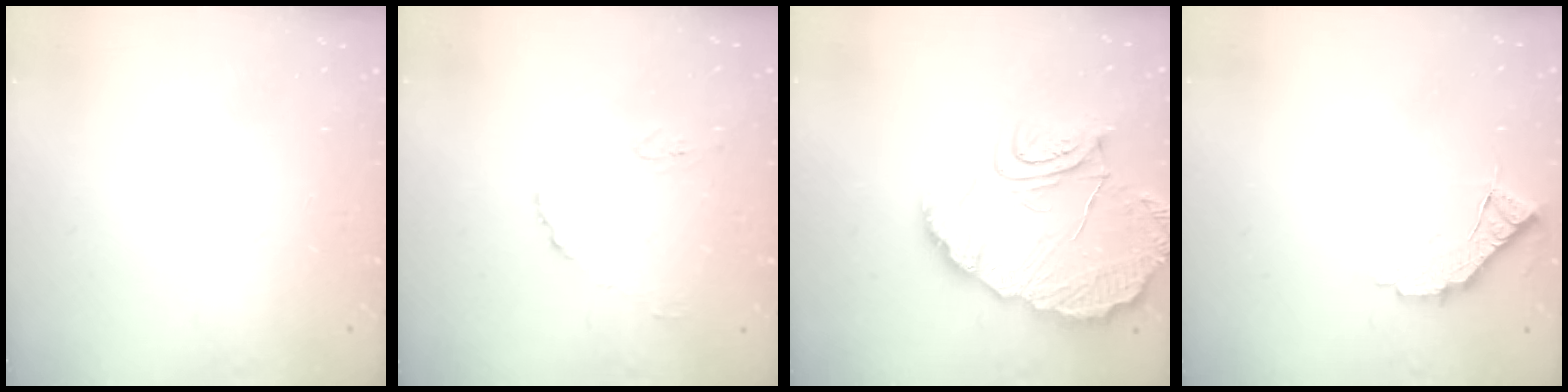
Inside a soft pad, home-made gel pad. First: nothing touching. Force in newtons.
{"total": 8.2, "press": 8.1, "slide": 0.8}
{"total": 16.6, "press": 16.5, "slide": 1.4}
{"total": 7.3, "press": 7.3, "slide": 0.4}